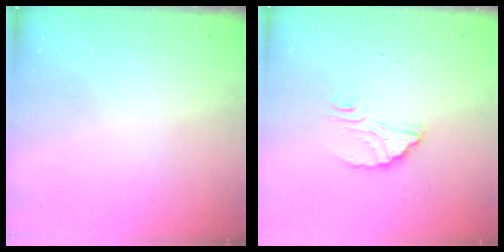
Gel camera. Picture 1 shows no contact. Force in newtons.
{"total": 2.9, "press": 2.9, "slide": 0.1}